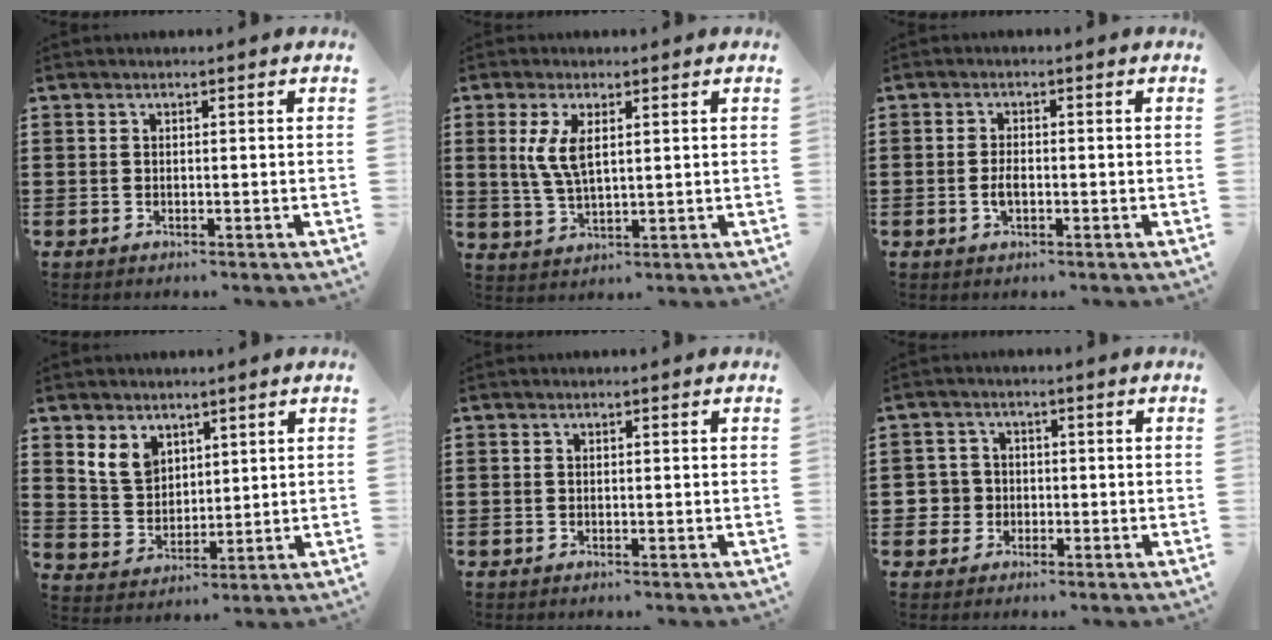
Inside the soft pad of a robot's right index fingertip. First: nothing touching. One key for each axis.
{"total": 5.6, "fx": 1.5, "fy": 2.3, "fz": 4.9, "tx": -0.110, "ty": 0.004, "tz": 0.024}
{"total": 2.3, "fx": -0.5, "fy": 1.1, "fz": 2.0, "tx": -0.038, "ty": 0.000, "tz": -0.009}
{"total": 5.6, "fx": 3.3, "fy": 4.1, "fz": 2.0, "tx": -0.060, "ty": 0.010, "tz": 0.064}
{"total": 0.0}
{"total": 3.5, "fx": -0.6, "fy": 3.4, "fz": 0.7, "tx": -0.035, "ty": 0.006, "tz": -0.018}